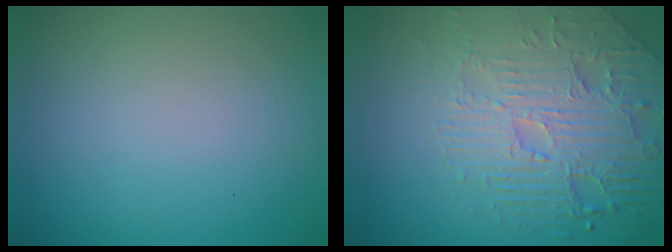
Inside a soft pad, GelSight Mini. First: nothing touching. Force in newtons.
{"total": 5.2, "press": 4.8, "slide": 2.0}